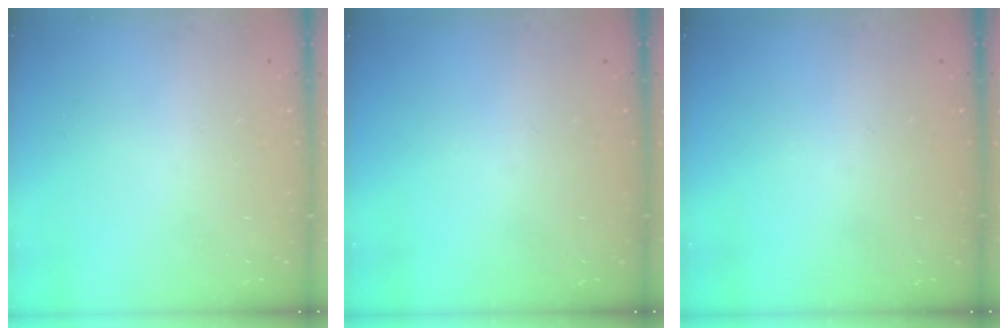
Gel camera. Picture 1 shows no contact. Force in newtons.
{"total": 0.0}
{"total": 0.0}